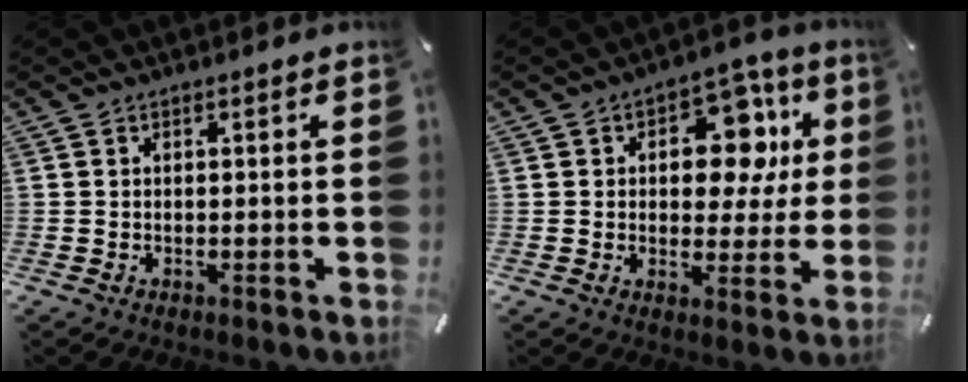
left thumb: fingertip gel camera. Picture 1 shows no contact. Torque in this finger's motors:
{"motor_torque": [1.47, 1.30, 1.25, -0.35, 0.07]}